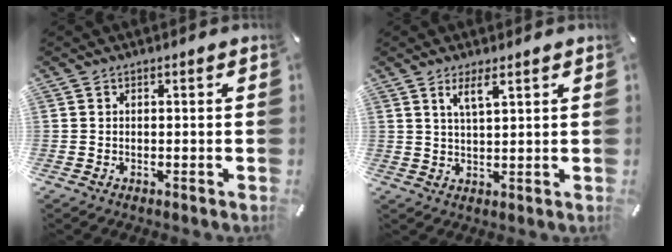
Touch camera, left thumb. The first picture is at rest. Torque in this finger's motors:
{"motor_torque": [0.15, 0.20, 0.46, -0.31, 0.14]}